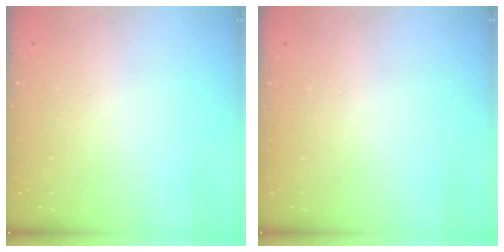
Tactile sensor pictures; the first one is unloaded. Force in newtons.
{"total": 0.0}